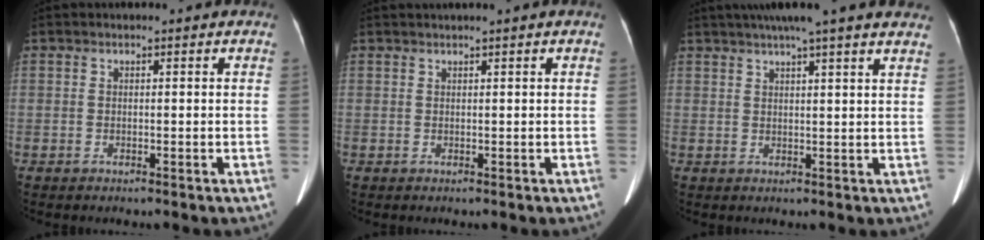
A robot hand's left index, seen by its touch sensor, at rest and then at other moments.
{"total": 1.3, "force": [1.0, -0.4, 0.8], "torque": [-0.016, 0.011, 0.028]}
{"total": 15.6, "force": [13.1, 0.0, 8.6], "torque": [-0.139, 0.029, 0.160]}